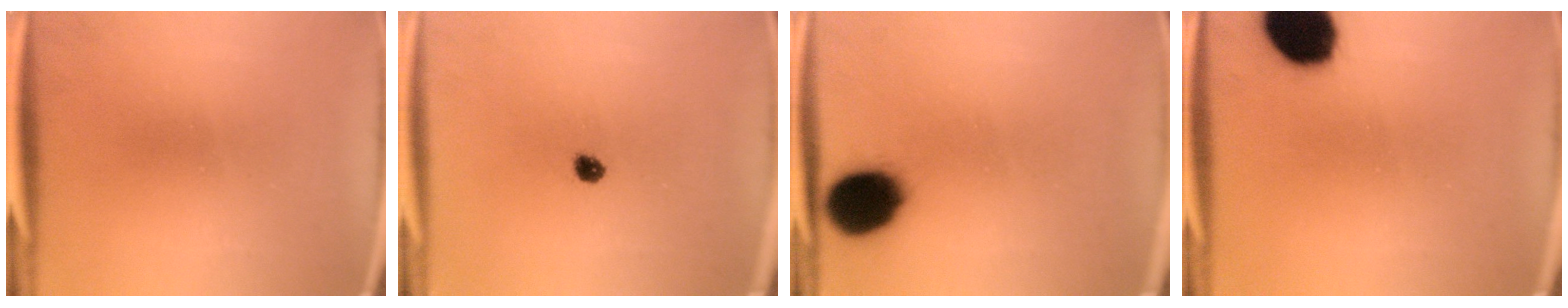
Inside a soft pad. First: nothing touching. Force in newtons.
{"total": 1.9}
{"total": 14.1}
{"total": 15.1}